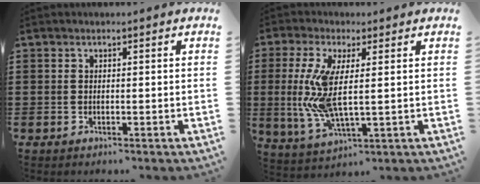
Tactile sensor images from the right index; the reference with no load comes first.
{"total": 9.1, "force": [0.8, 2.5, 8.7], "torque": [-0.197, -0.021, 0.011]}